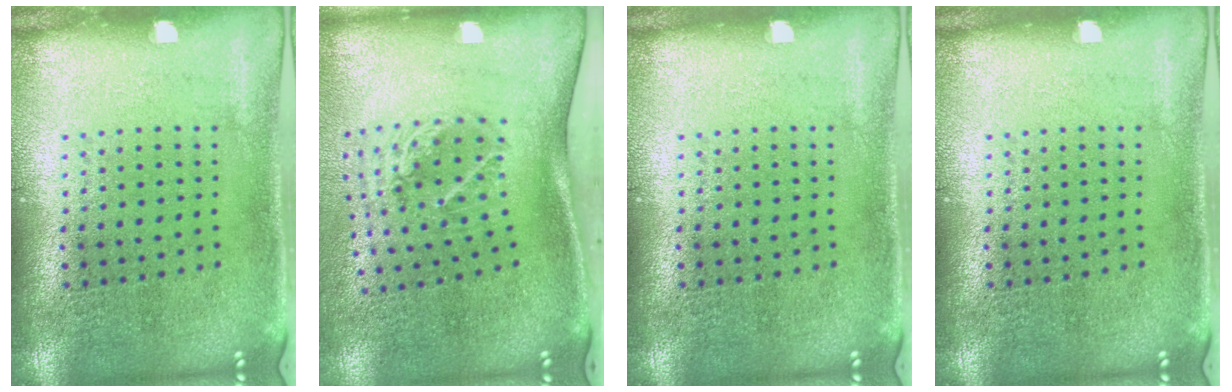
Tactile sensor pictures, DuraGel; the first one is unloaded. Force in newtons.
{"total": 2.1, "press": 1.3, "slide": 1.6}
{"total": 0.0}
{"total": 0.0}